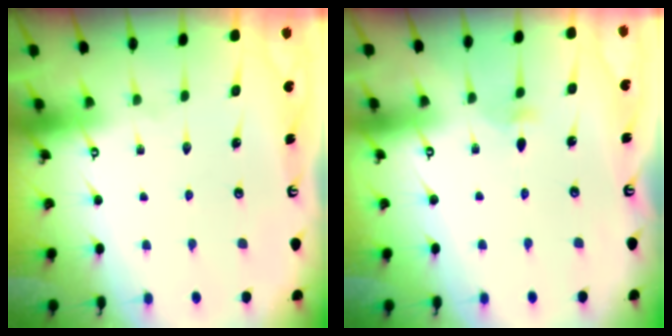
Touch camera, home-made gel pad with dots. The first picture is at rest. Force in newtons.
{"total": 2.8, "press": 2.7, "slide": 0.8}